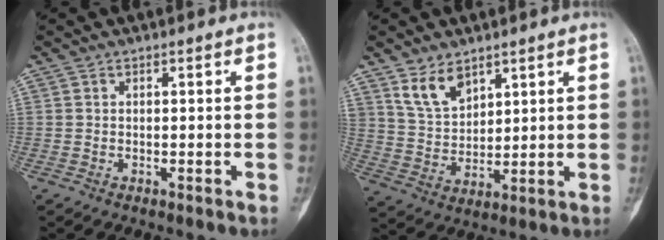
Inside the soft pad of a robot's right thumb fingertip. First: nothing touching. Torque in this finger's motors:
{"motor_torque": [-0.63, 0.93, 0.25, 0.06, 0.07]}